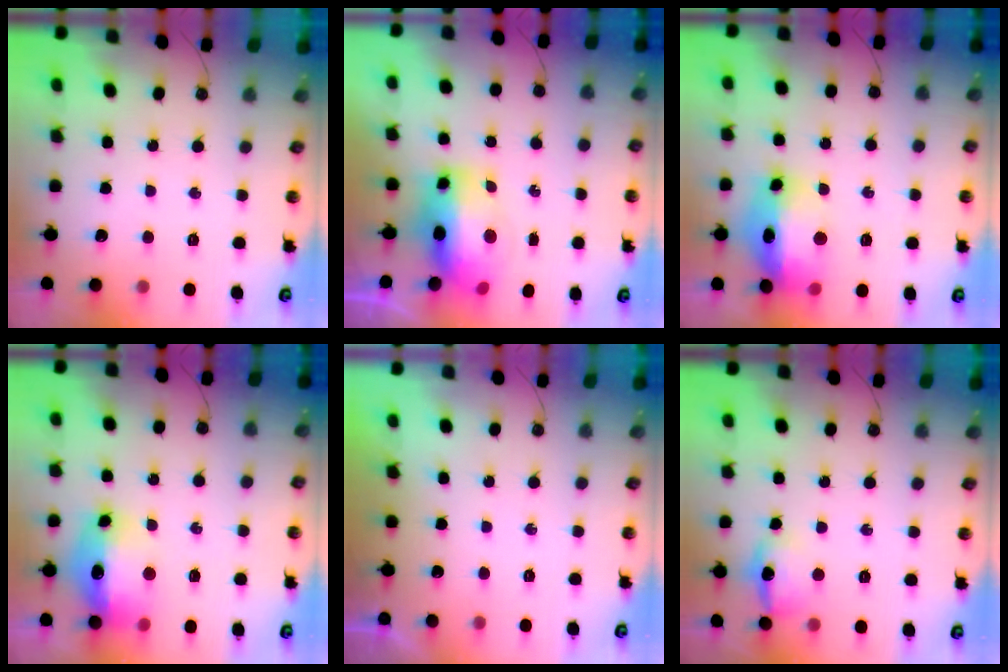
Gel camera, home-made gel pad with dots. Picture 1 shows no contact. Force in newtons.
{"total": 14.5, "press": 14.3, "slide": 2.6}
{"total": 16.4, "press": 16.3, "slide": 1.7}
{"total": 15.7, "press": 15.6, "slide": 1.5}
{"total": 0.0}
{"total": 11.7, "press": 11.7, "slide": 0.8}